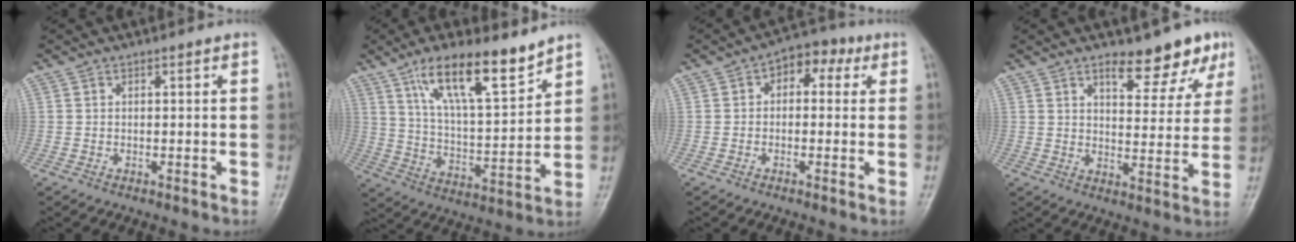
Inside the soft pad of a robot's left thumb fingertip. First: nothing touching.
{"total": 14.9, "force": [10.0, 4.2, 10.3], "torque": [-0.158, -0.055, 0.186]}
{"total": 6.5, "force": [1.8, 4.2, 4.6], "torque": [-0.028, 0.022, 0.012]}
{"total": 9.8, "force": [6.7, 4.0, 6.0], "torque": [-0.041, -0.040, 0.093]}